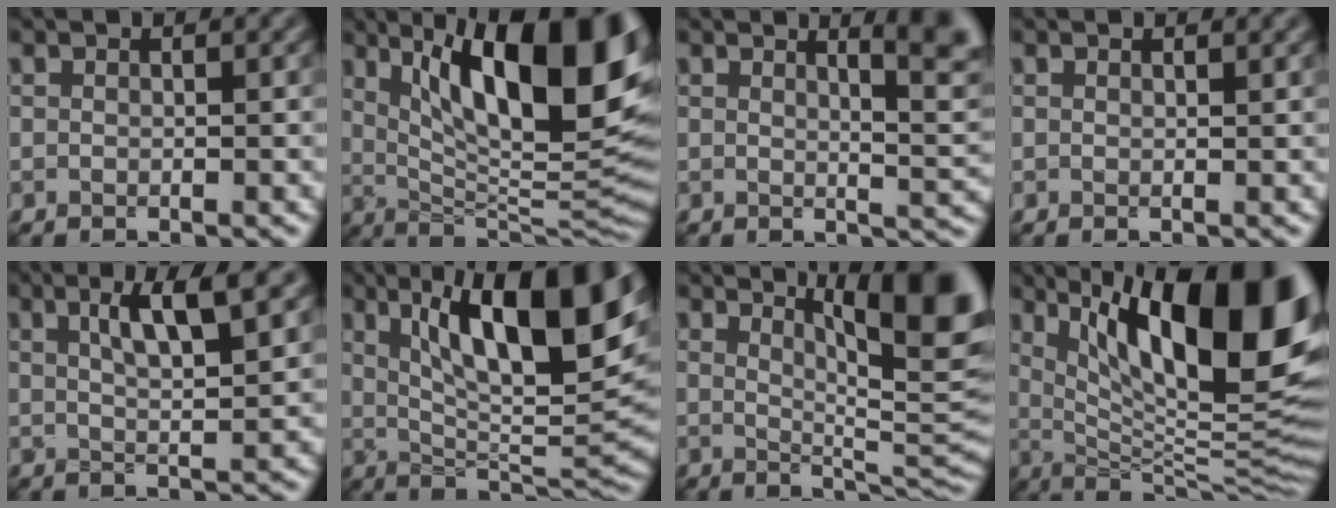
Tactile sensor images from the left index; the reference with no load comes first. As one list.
[{"total": 15.9, "force": [5.7, 5.8, 13.7], "torque": [-0.179, 0.002, 0.091]}, {"total": 4.9, "force": [2.6, 1.1, 4.0], "torque": [-0.035, 0.002, 0.033]}, {"total": 0.8, "force": [0.7, 0.1, 0.4], "torque": [-0.006, 0.000, 0.009]}, {"total": 5.3, "force": [2.6, 1.1, 4.5], "torque": [-0.065, 0.003, 0.040]}, {"total": 14.2, "force": [5.6, 4.5, 12.2], "torque": [-0.170, 0.004, 0.091]}, {"total": 11.2, "force": [5.4, 3.1, 9.3], "torque": [-0.079, 0.022, 0.067]}, {"total": 17.9, "force": [6.3, 6.4, 15.4], "torque": [-0.197, 0.017, 0.106]}]